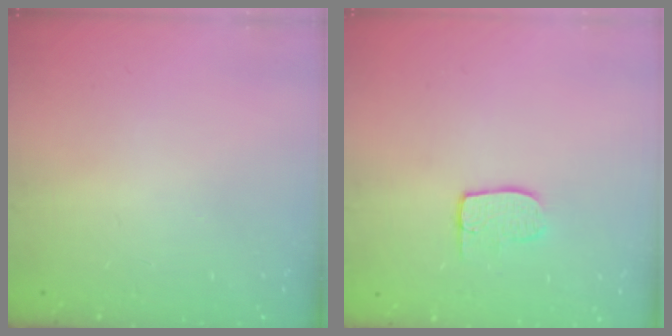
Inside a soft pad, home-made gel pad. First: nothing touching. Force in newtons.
{"total": 7.0, "press": 7.0, "slide": 0.3}